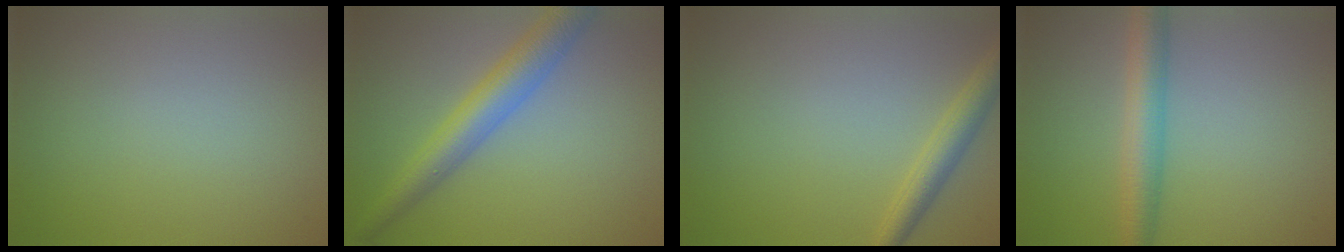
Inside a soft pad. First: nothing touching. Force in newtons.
{"total": 5.1, "press": 5.1, "slide": 0.1}
{"total": 2.5, "press": 2.5, "slide": 0.1}
{"total": 4.3, "press": 4.3, "slide": 0.1}